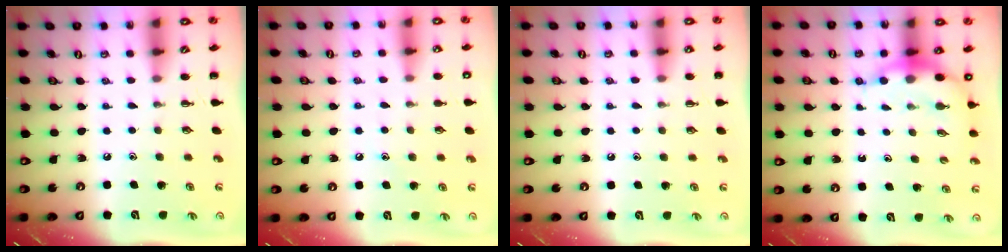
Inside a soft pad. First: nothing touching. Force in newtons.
{"total": 6.2, "press": 6.0, "slide": 1.6}
{"total": 3.7, "press": 3.4, "slide": 1.3}
{"total": 6.6, "press": 6.3, "slide": 1.8}